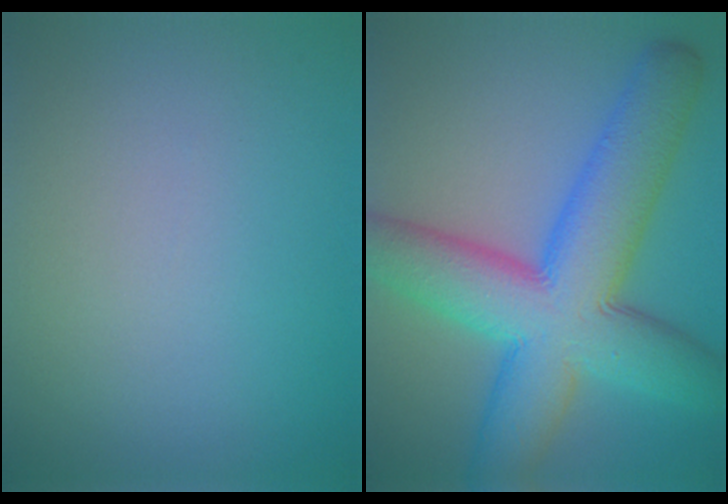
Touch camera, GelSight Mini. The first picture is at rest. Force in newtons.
{"total": 12.0, "press": 12.0, "slide": 0.2}